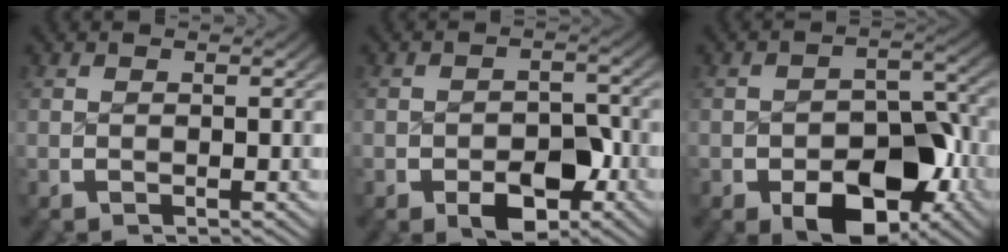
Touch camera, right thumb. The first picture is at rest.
{"total": 5.0, "force": [-1.7, 3.2, 3.4], "torque": [-0.058, -0.027, -0.018]}
{"total": 9.2, "force": [-3.2, 5.5, 6.6], "torque": [-0.114, -0.044, -0.030]}